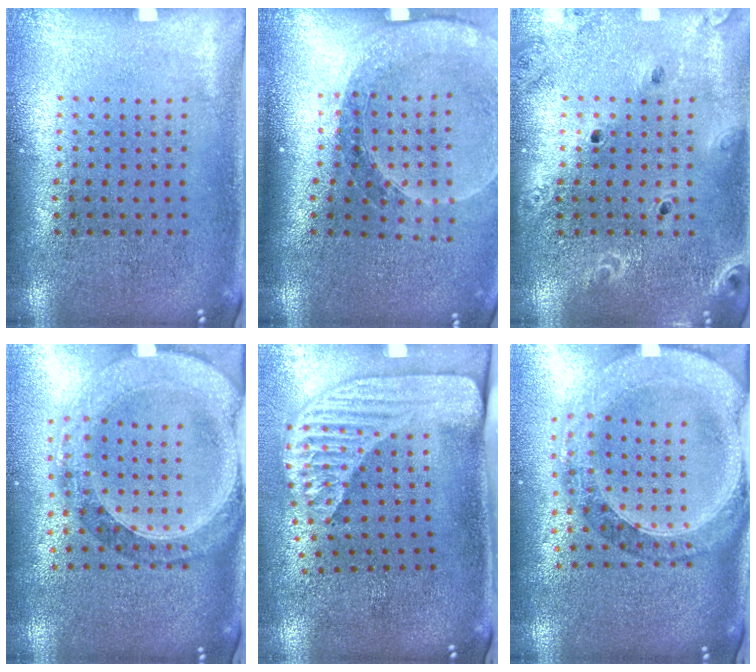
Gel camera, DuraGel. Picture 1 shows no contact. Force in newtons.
{"total": 1.7, "press": 1.7, "slide": 0.2}
{"total": 1.9, "press": 1.8, "slide": 0.7}
{"total": 1.6, "press": 1.5, "slide": 0.5}
{"total": 2.3, "press": 1.7, "slide": 1.5}
{"total": 1.8, "press": 1.7, "slide": 0.5}